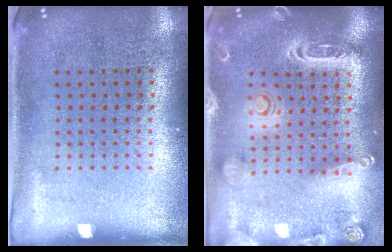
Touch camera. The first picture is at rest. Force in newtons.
{"total": 2.3, "press": 2.1, "slide": 0.9}